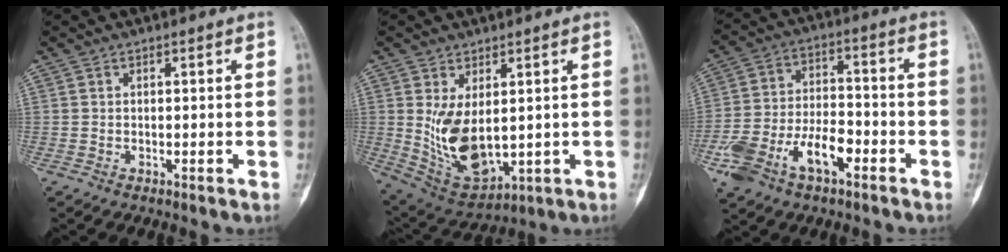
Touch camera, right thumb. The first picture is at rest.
{"total": 11.5, "force": [1.0, 6.3, 9.5], "torque": [-0.159, -0.018, 0.045]}
{"total": 14.0, "force": [-6.5, 7.3, 10.1], "torque": [-0.193, 0.041, -0.115]}